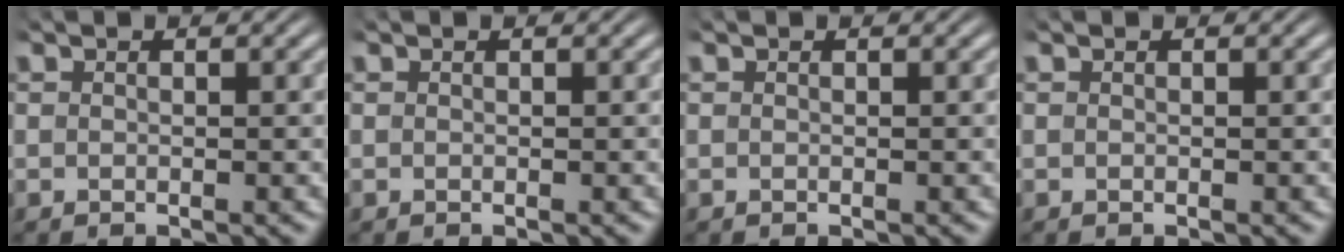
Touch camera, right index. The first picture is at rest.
{"total": 0.0}
{"total": 0.0}
{"total": 0.0}